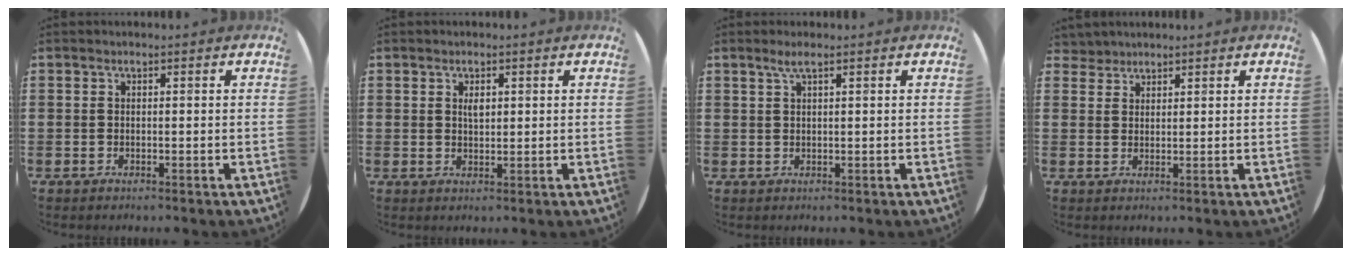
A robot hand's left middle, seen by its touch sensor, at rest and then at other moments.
{"total": 1.4, "force": [0.6, 0.7, 1.1], "torque": [-0.015, 0.002, 0.008]}
{"total": 1.7, "force": [1.0, 0.1, 1.3], "torque": [-0.026, 0.004, 0.017]}
{"total": 2.0, "force": [1.9, 0.7, -0.1], "torque": [-0.003, 0.002, 0.038]}